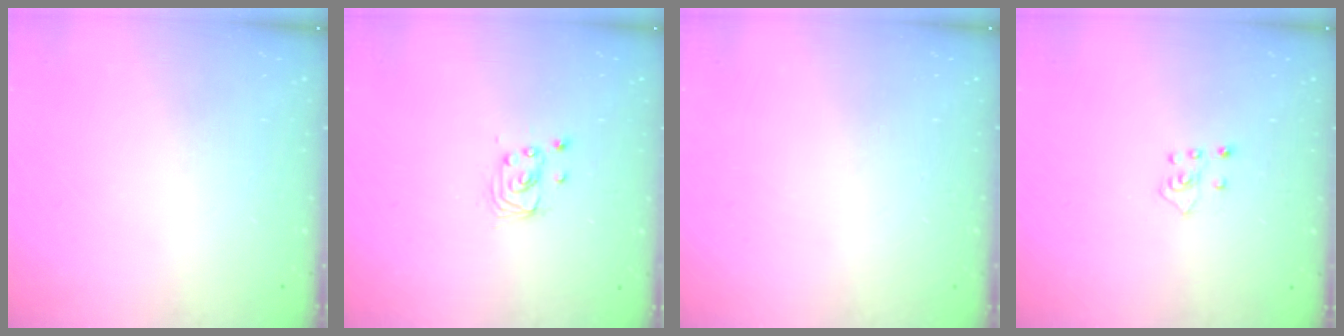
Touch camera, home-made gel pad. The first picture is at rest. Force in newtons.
{"total": 2.4, "press": 2.4, "slide": 0.2}
{"total": 0.0}
{"total": 2.3, "press": 2.3, "slide": 0.5}